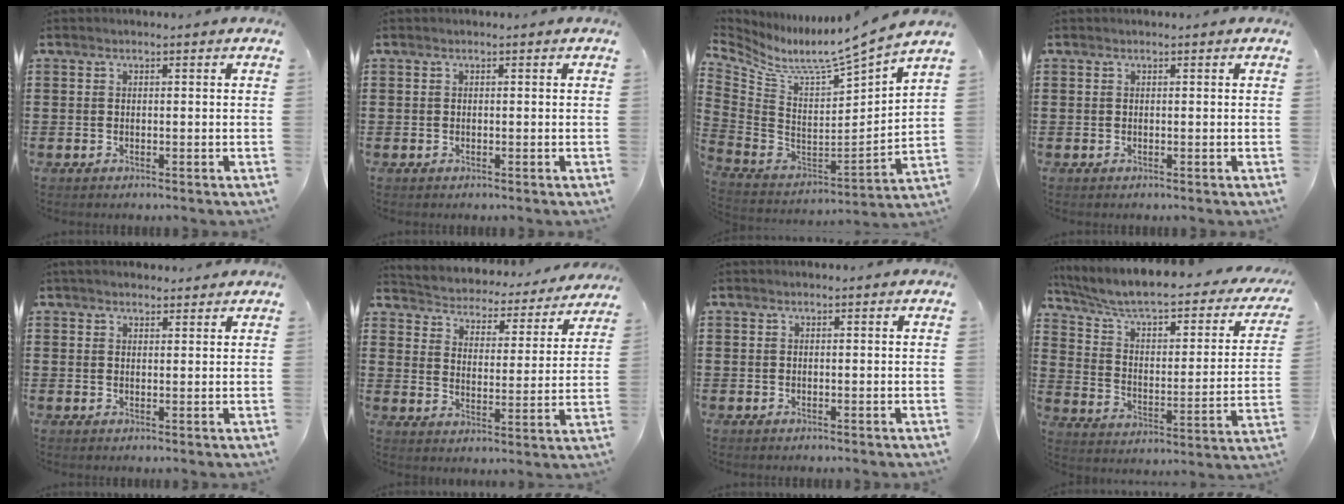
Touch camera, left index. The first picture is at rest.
{"total": 0.0}
{"total": 6.9, "force": [5.9, 0.6, 3.6], "torque": [-0.096, -0.055, 0.087]}
{"total": 0.0}
{"total": 2.1, "force": [2.0, 0.6, 0.3], "torque": [-0.011, 0.003, 0.039]}
{"total": 3.0, "force": [3.0, 0.4, -0.2], "torque": [-0.021, -0.031, 0.040]}
{"total": 0.0}
{"total": 5.8, "force": [4.5, 1.0, 3.5], "torque": [-0.089, -0.043, 0.071]}